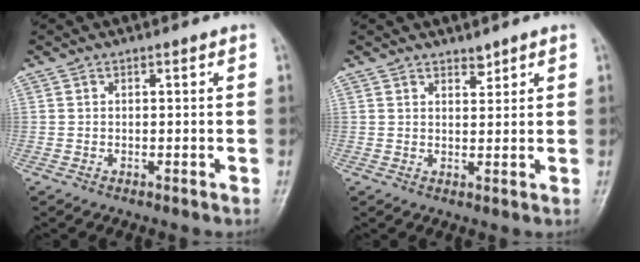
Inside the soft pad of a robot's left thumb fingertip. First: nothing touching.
{"total": 1.8, "force": [1.6, 0.7, 0.5], "torque": [0.005, -0.014, 0.025]}